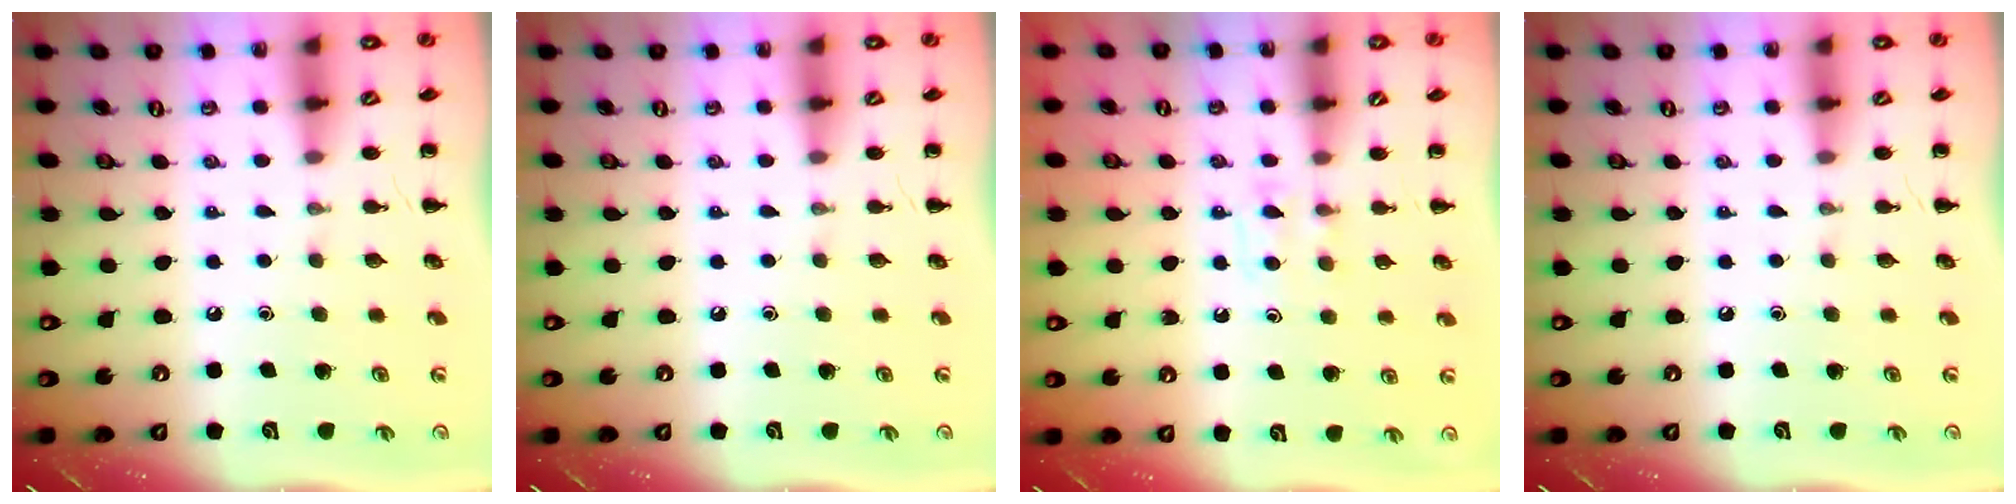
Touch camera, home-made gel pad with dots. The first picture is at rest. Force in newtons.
{"total": 0.0}
{"total": 5.3, "press": 5.0, "slide": 1.7}
{"total": 0.0}